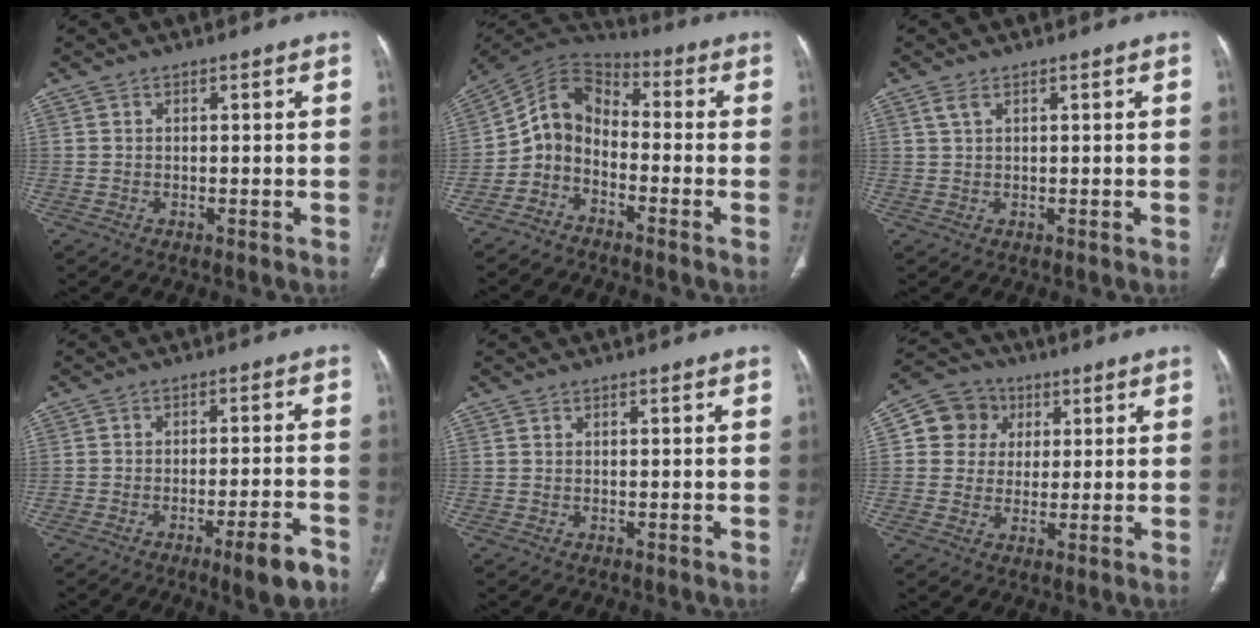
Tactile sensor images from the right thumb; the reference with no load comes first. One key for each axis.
{"total": 8.6, "fx": -3.6, "fy": 5.9, "fz": 5.0, "tx": -0.078, "ty": 0.068, "tz": -0.086}
{"total": 1.6, "fx": 0.9, "fy": 0.6, "fz": 1.1, "tx": -0.030, "ty": 0.008, "tz": 0.023}
{"total": 7.5, "fx": -4.8, "fy": 1.3, "fz": 5.6, "tx": -0.075, "ty": 0.024, "tz": -0.067}
{"total": 0.0}
{"total": 8.8, "fx": 2.2, "fy": 8.2, "fz": 2.5, "tx": -0.013, "ty": 0.003, "tz": 0.030}